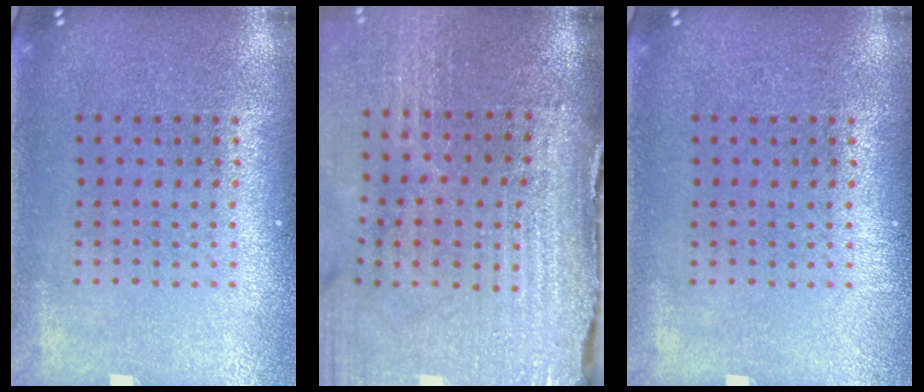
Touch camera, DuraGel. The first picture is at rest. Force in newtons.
{"total": 4.3, "press": 3.7, "slide": 2.2}
{"total": 0.0}